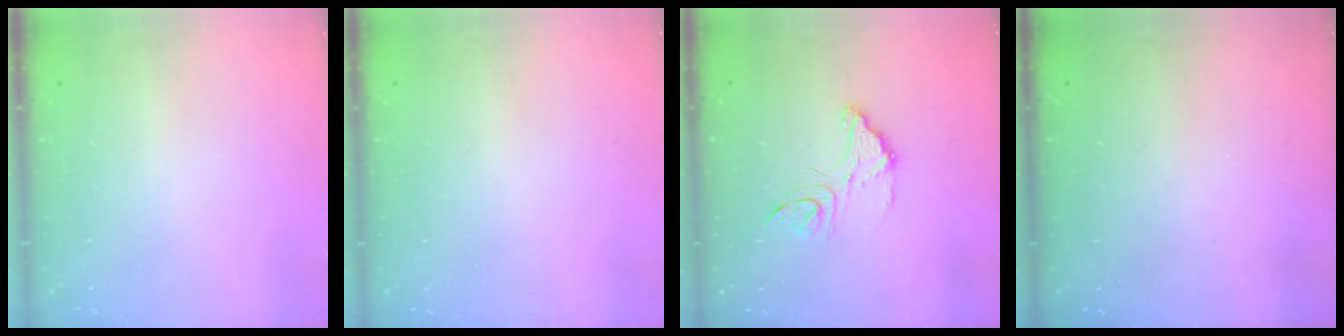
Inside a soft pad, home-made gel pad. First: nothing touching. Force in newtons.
{"total": 3.2, "press": 3.2, "slide": 0.1}
{"total": 12.3, "press": 12.3, "slide": 1.0}
{"total": 3.3, "press": 3.3, "slide": 0.1}